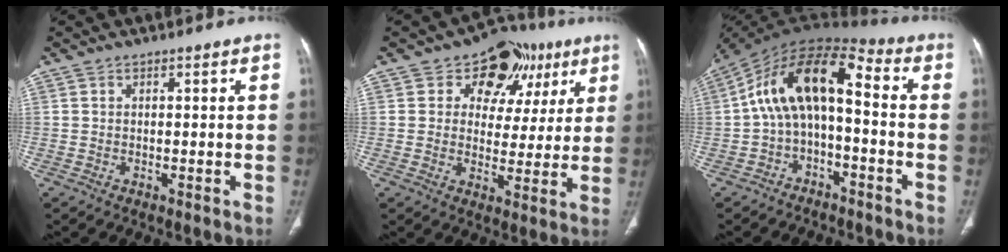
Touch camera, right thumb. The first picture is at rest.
{"total": 13.2, "force": [6.3, 9.8, 6.2], "torque": [-0.018, -0.008, 0.085]}
{"total": 13.8, "force": [-1.2, 7.1, 11.8], "torque": [-0.202, 0.070, -0.031]}